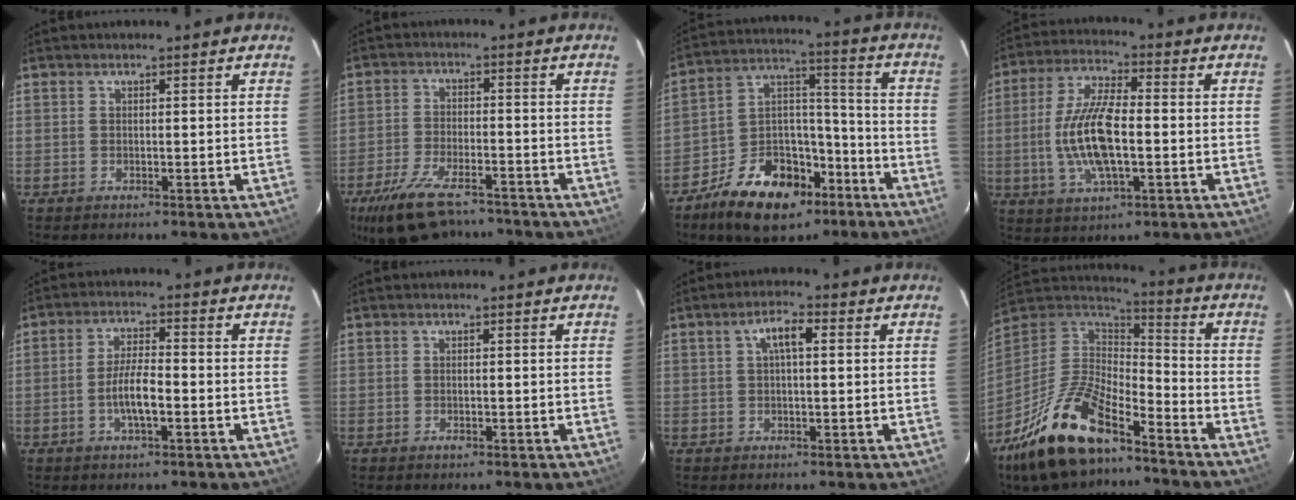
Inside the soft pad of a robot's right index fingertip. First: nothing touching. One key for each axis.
{"total": 13.7, "fx": -10.5, "fy": 5.5, "fz": 6.9, "tx": -0.155, "ty": -0.017, "tz": -0.174}
{"total": 17.4, "fx": -10.9, "fy": 10.1, "fz": 9.1, "tx": -0.174, "ty": 0.041, "tz": -0.168}
{"total": 13.2, "fx": -1.8, "fy": 4.7, "fz": 12.2, "tx": -0.250, "ty": 0.002, "tz": -0.033}
{"total": 5.9, "fx": -2.0, "fy": 1.6, "fz": 5.3, "tx": -0.105, "ty": 0.001, "tz": -0.036}
{"total": 1.0, "fx": -0.4, "fy": 0.6, "fz": 0.6, "tx": -0.011, "ty": 0.000, "tz": -0.006}
{"total": 4.2, "fx": 1.0, "fy": 1.4, "fz": 3.8, "tx": -0.072, "ty": 0.013, "tz": 0.020}
{"total": 21.0, "fx": -14.1, "fy": 7.9, "fz": 13.4, "tx": -0.285, "ty": -0.021, "tz": -0.259}